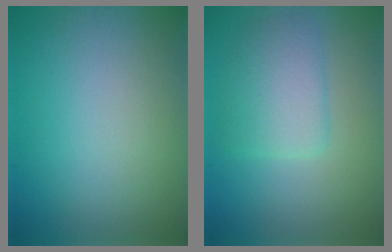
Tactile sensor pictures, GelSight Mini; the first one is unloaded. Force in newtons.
{"total": 3.3, "press": 3.3, "slide": 0.5}